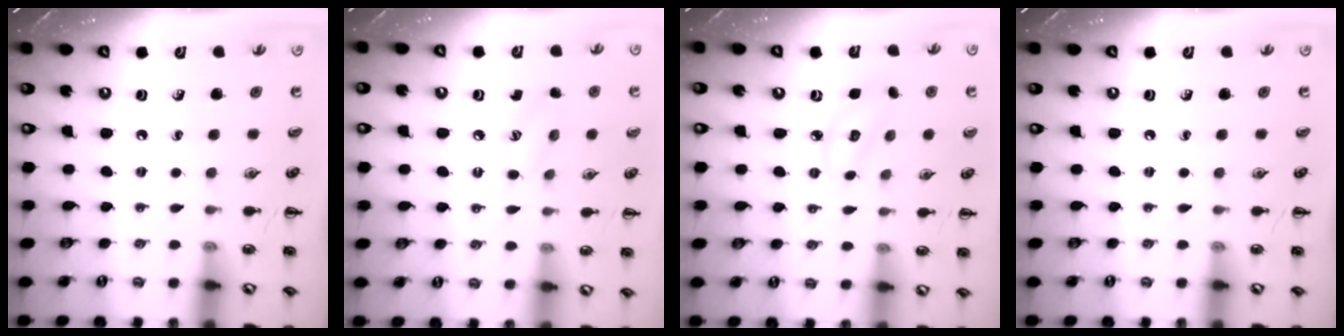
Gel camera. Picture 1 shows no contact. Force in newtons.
{"total": 8.1, "press": 7.9, "slide": 1.8}
{"total": 4.3, "press": 4.3, "slide": 0.5}
{"total": 0.0}